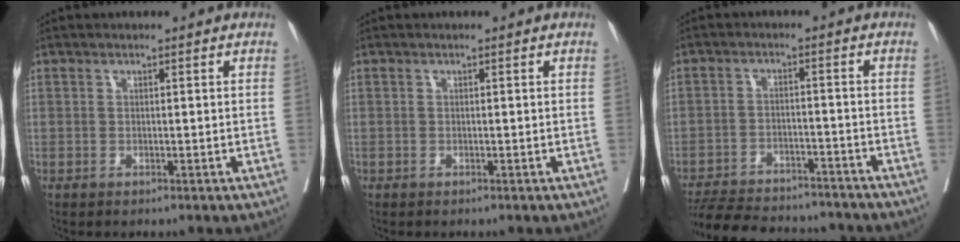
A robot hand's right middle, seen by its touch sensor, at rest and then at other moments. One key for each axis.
{"total": 0.0}
{"total": 17.0, "fx": -15.5, "fy": 4.2, "fz": 5.4, "tx": -0.121, "ty": -0.006, "tz": -0.221}